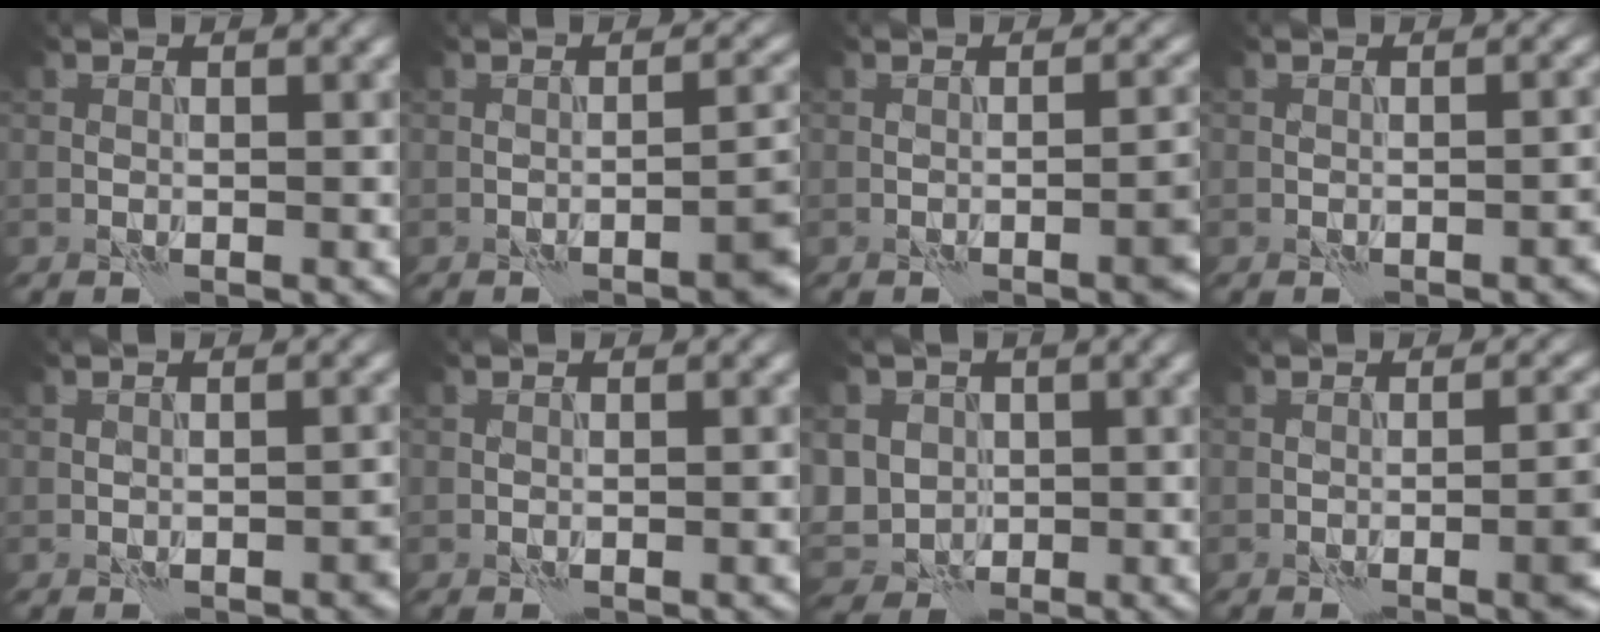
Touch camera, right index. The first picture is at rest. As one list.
[{"total": 3.9, "force": [-2.3, 0.7, 3.0], "torque": [-0.035, 0.011, -0.034]}, {"total": 3.5, "force": [-1.5, 0.8, 3.0], "torque": [-0.038, 0.006, -0.021]}, {"total": 1.2, "force": [-0.8, 0.5, 0.8], "torque": [-0.011, 0.004, -0.009]}, {"total": 1.2, "force": [-0.5, 0.7, 0.8], "torque": [-0.012, 0.001, -0.006]}, {"total": 0.5, "force": [-0.3, 0.1, 0.4], "torque": [-0.007, 0.001, -0.003]}, {"total": 6.1, "force": [0.5, 5.4, 2.8], "torque": [-0.062, 0.007, -0.010]}, {"total": 4.4, "force": [-1.6, 1.3, 3.9], "torque": [-0.043, 0.005, -0.020]}]